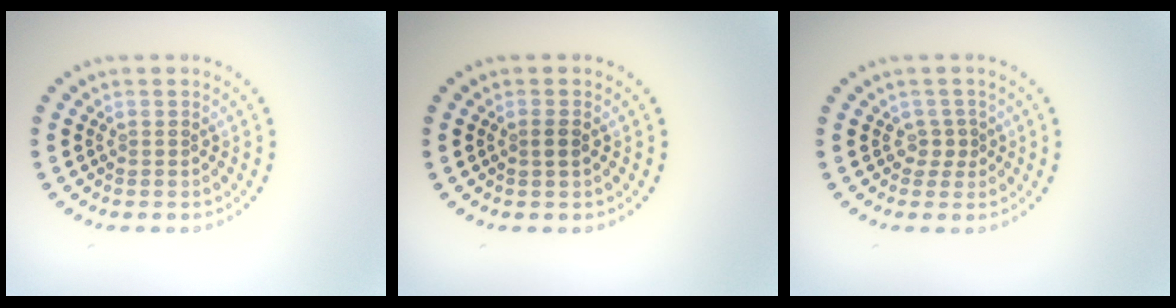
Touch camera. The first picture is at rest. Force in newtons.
{"total": 1.0, "press": 1.0, "slide": 0.4}
{"total": 1.4, "press": 1.0, "slide": 1.0}